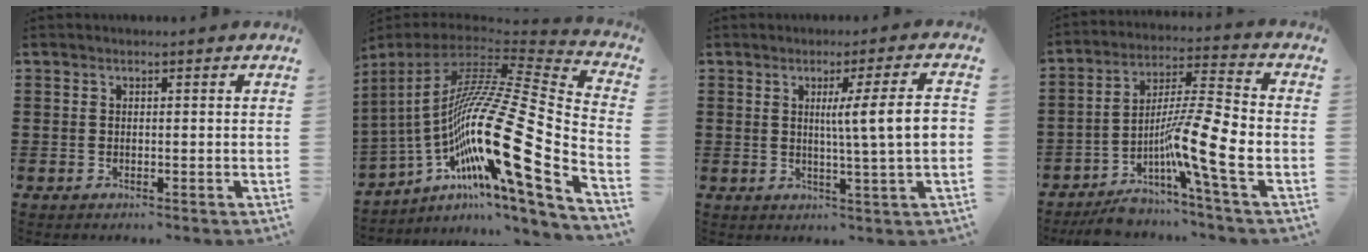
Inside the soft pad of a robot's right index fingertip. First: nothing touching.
{"total": 20.7, "force": [-5.1, 3.3, 19.8], "torque": [-0.397, -0.029, -0.111]}
{"total": 8.2, "force": [0.9, -0.2, 8.1], "torque": [-0.141, -0.006, 0.006]}
{"total": 12.3, "force": [-5.0, 1.6, 11.1], "torque": [-0.206, -0.010, -0.094]}